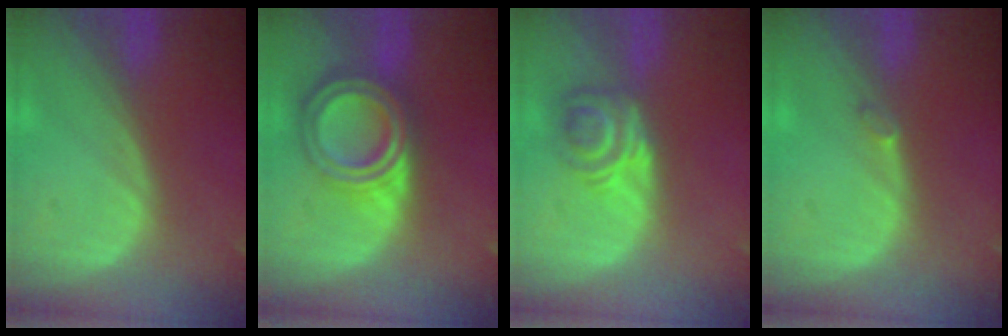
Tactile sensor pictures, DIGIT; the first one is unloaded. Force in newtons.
{"total": 7.7, "press": 7.7, "slide": 0.5}
{"total": 5.8, "press": 4.9, "slide": 3.2}
{"total": 0.8, "press": 0.8, "slide": 0.2}